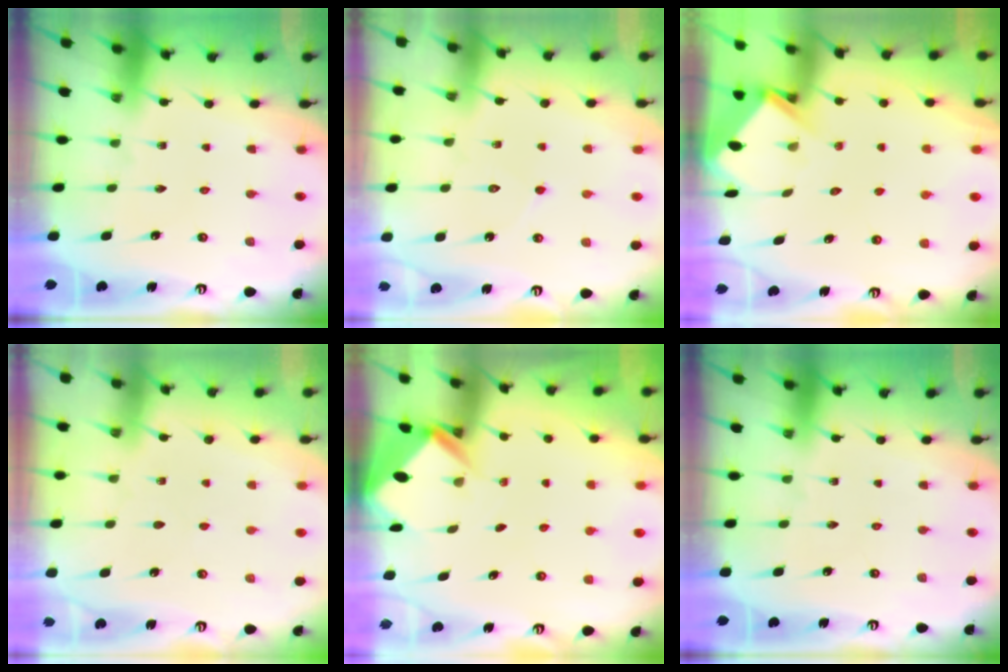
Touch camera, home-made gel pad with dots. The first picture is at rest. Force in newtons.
{"total": 5.8, "press": 5.8, "slide": 0.5}
{"total": 3.9, "press": 3.8, "slide": 0.3}
{"total": 2.8, "press": 2.8, "slide": 0.4}
{"total": 3.0, "press": 2.9, "slide": 0.4}
{"total": 0.0}